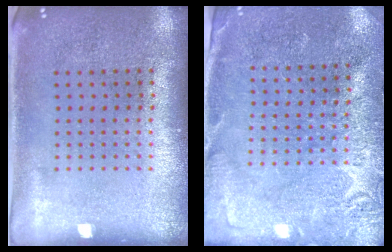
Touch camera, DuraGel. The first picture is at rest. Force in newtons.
{"total": 2.7, "press": 2.7, "slide": 0.4}